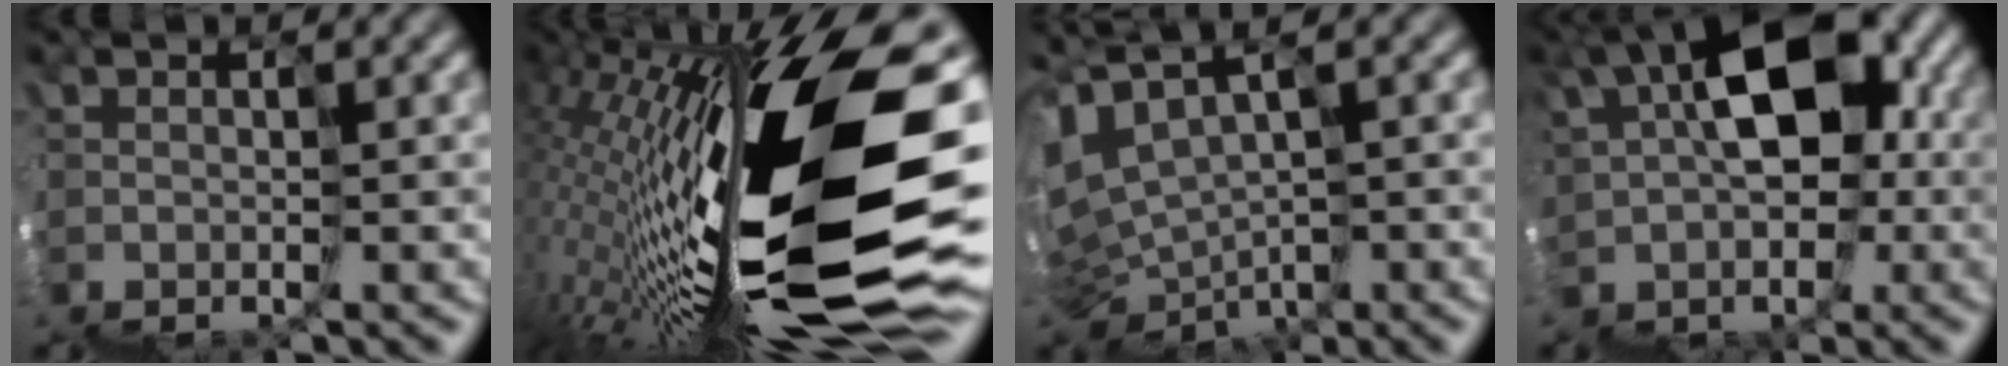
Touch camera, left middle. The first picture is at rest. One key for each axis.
{"total": 14.3, "fx": 1.4, "fy": 2.7, "fz": 14.0, "tx": -0.235, "ty": 0.022, "tz": 0.009}
{"total": 2.5, "fx": 2.1, "fy": 1.1, "fz": 0.6, "tx": -0.029, "ty": 0.023, "tz": 0.048}
{"total": 8.3, "fx": 4.2, "fy": 5.4, "fz": 4.7, "tx": -0.067, "ty": 0.035, "tz": 0.061}